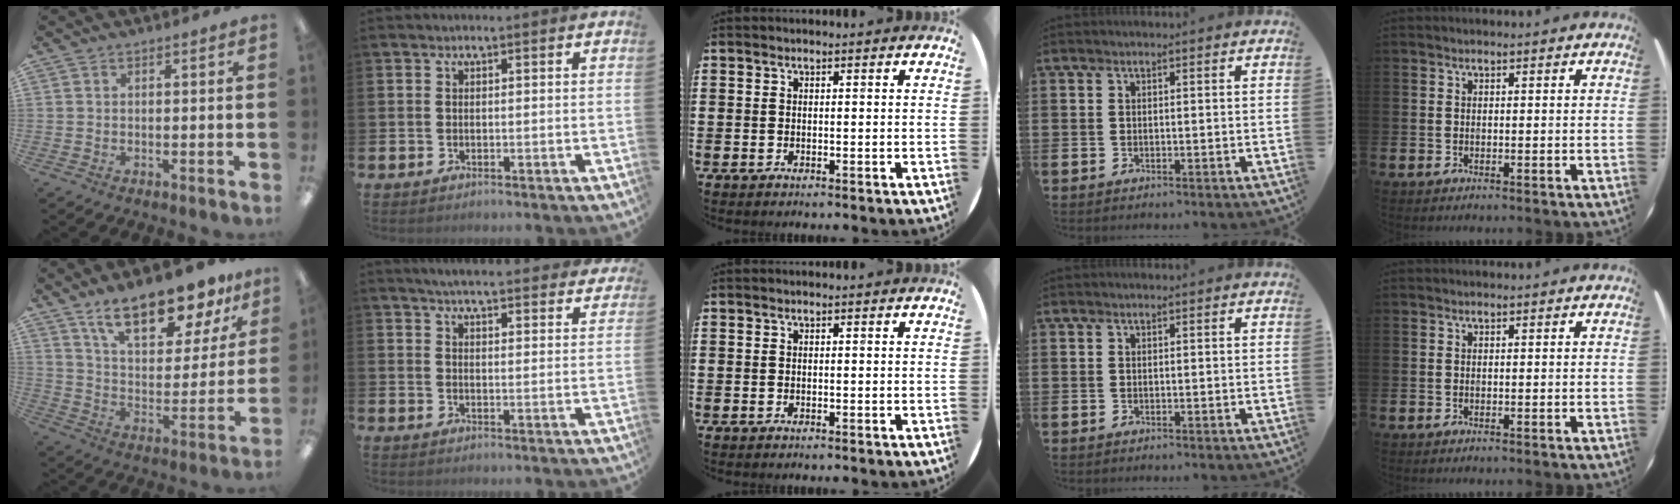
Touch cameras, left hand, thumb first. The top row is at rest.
{"thumb": {"total": 18.8, "force": [13.8, 7.4, 10.4], "torque": [-0.160, -0.079, 0.233]}, "index": {"total": 5.1, "force": [4.9, 0.3, 1.1], "torque": [-0.026, -0.034, 0.085]}}